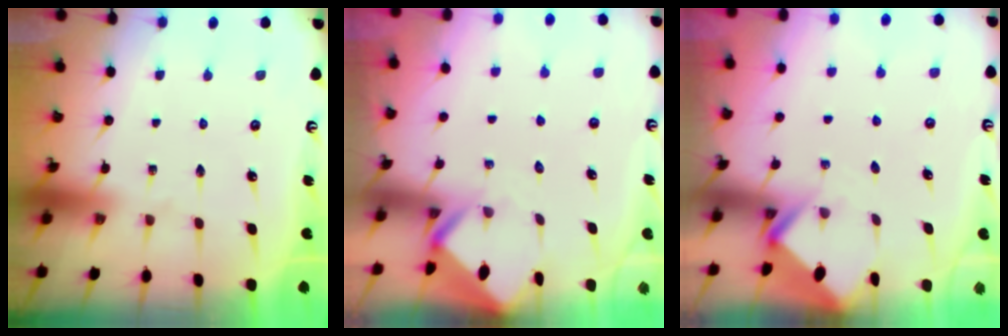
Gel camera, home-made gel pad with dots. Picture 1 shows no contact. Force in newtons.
{"total": 2.8, "press": 2.8, "slide": 0.2}
{"total": 2.7, "press": 2.7, "slide": 0.2}